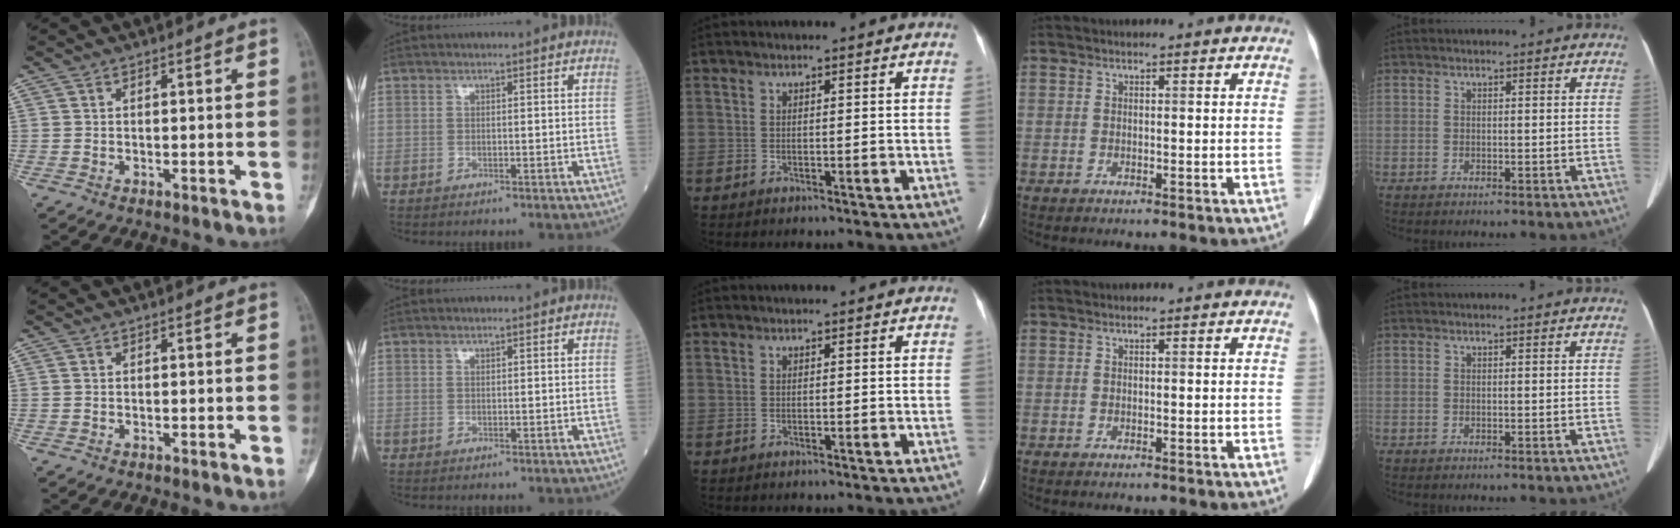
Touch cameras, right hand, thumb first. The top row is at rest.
{}